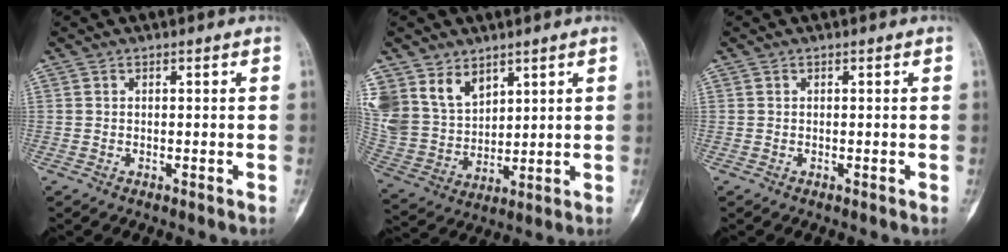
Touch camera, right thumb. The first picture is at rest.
{"total": 14.0, "force": [8.1, 9.8, 5.9], "torque": [-0.104, -0.022, 0.182]}
{"total": 0.0}